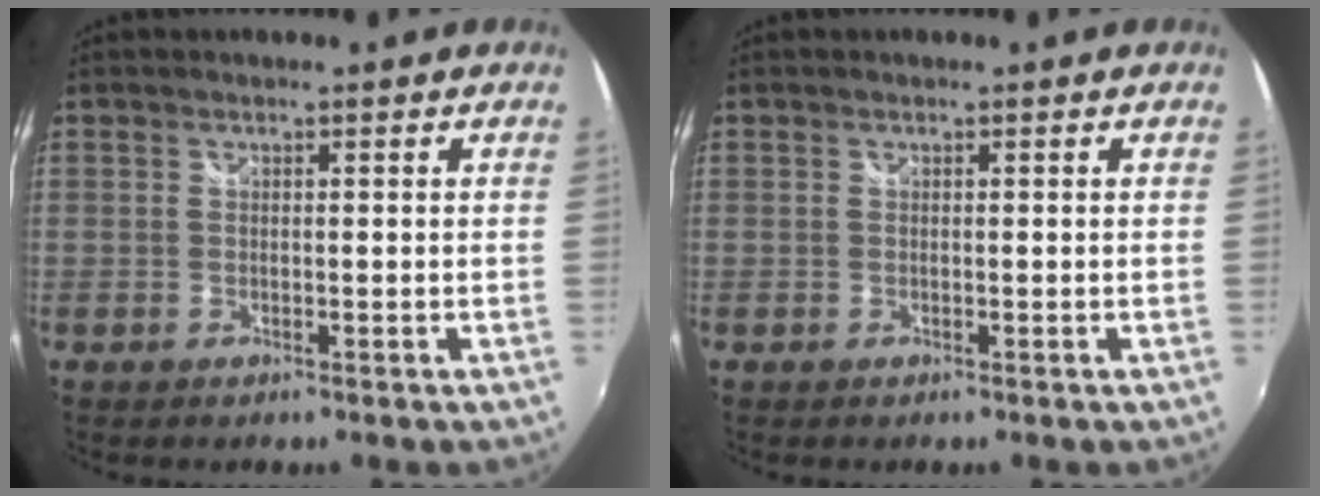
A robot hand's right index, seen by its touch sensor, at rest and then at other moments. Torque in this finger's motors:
{"motor_torque": [0.04, 0.06, -0.04, -0.01]}